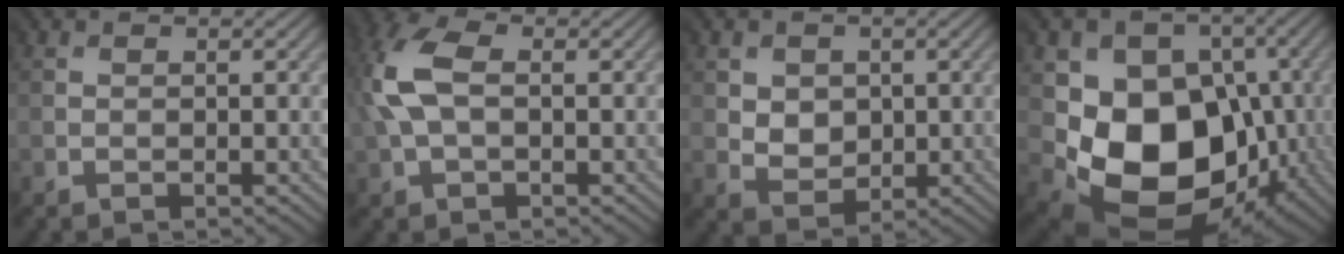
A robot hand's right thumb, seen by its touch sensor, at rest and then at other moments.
{"total": 8.2, "force": [1.4, 5.1, 6.2], "torque": [-0.176, 0.022, 0.019]}
{"total": 3.1, "force": [1.0, 2.8, 1.0], "torque": [-0.037, -0.003, 0.019]}
{"total": 13.8, "force": [-2.4, 10.9, 8.1], "torque": [-0.122, -0.036, -0.040]}